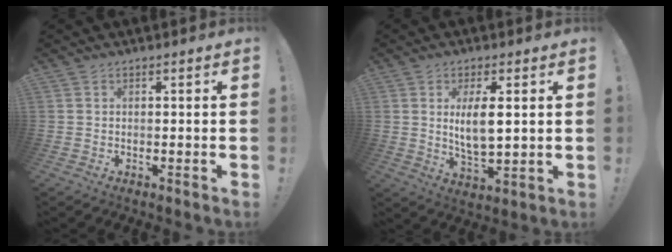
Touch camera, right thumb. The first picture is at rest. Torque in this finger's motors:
{"motor_torque": [-0.31, 0.52, 0.27, 0.67, 0.11]}